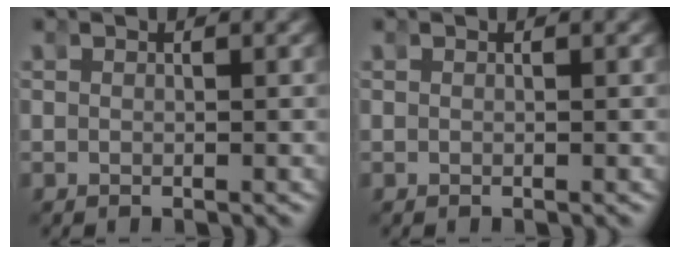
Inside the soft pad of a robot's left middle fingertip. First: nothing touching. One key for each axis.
{"total": 0.0}